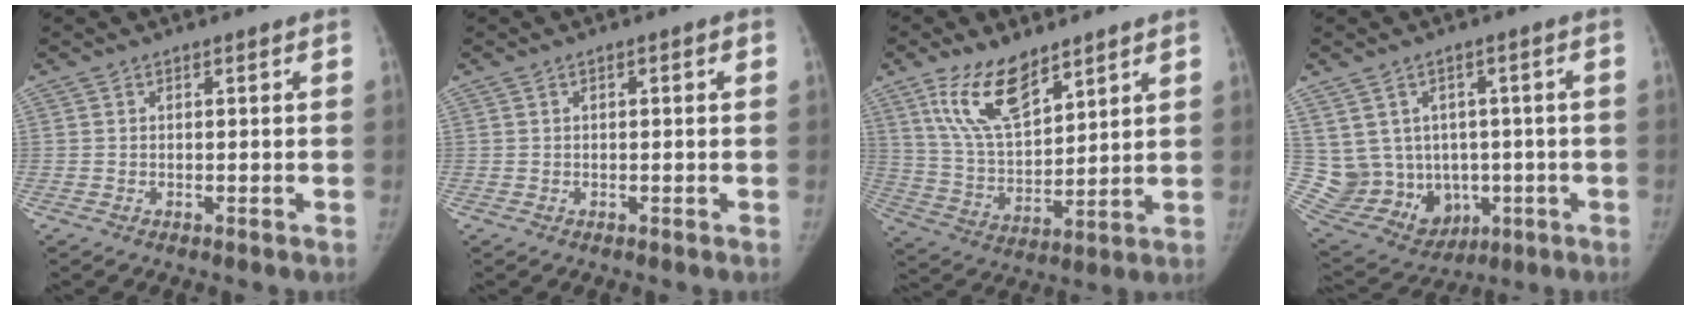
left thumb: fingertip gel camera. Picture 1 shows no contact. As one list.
[{"total": 1.1, "force": [0.2, 0.3, 1.0], "torque": [-0.015, 0.006, 0.001]}, {"total": 13.2, "force": [8.6, 5.7, 8.3], "torque": [-0.130, -0.045, 0.174]}, {"total": 14.8, "force": [-0.1, 13.1, 6.7], "torque": [-0.114, 0.019, 0.039]}]